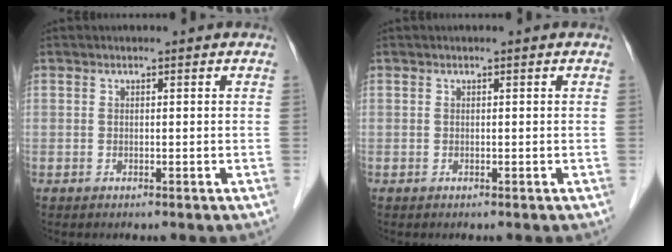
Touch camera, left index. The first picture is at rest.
{"total": 0.0}